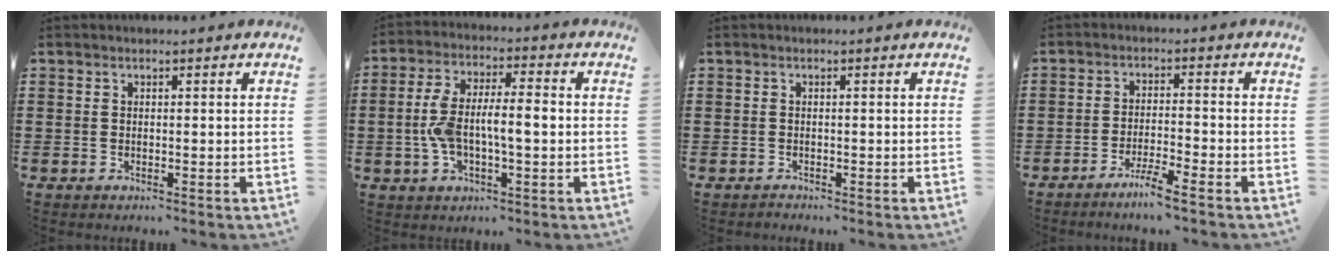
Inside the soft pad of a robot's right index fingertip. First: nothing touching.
{"total": 8.1, "force": [-0.8, 3.2, 7.4], "torque": [-0.159, 0.002, -0.023]}
{"total": 0.6, "force": [-0.5, 0.3, -0.1], "torque": [0.002, 0.004, -0.013]}
{"total": 3.9, "force": [-3.2, -0.5, 2.1], "torque": [-0.050, -0.010, -0.063]}